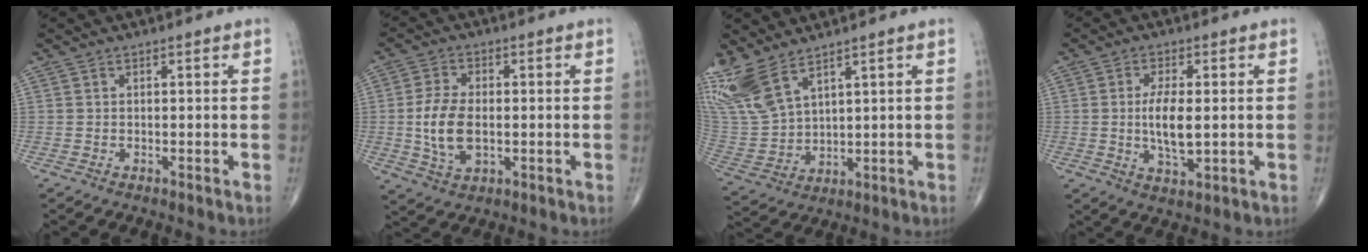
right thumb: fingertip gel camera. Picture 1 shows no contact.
{"total": 9.1, "force": [-0.7, 5.2, 7.5], "torque": [-0.146, -0.001, -0.010]}
{"total": 13.0, "force": [9.1, 5.3, 7.7], "torque": [-0.178, -0.033, 0.204]}
{"total": 7.3, "force": [0.0, 2.8, 6.8], "torque": [-0.128, -0.014, -0.001]}